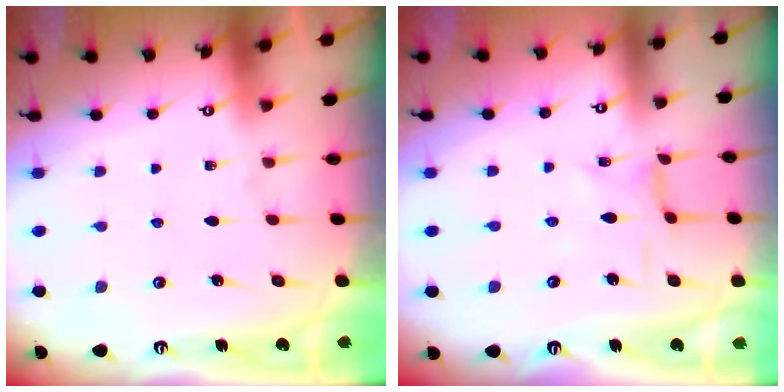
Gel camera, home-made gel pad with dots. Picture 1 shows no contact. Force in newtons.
{"total": 0.7, "press": 0.7, "slide": 0.1}